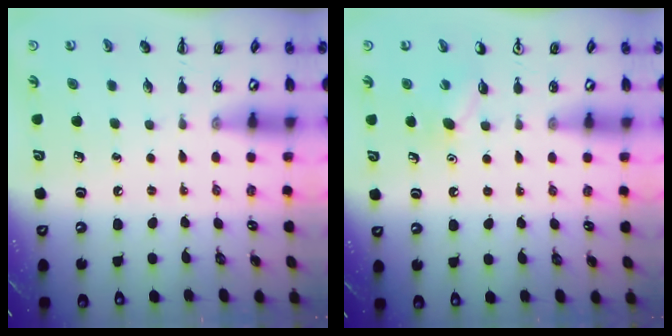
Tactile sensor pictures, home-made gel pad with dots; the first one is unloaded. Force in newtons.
{"total": 5.8, "press": 5.6, "slide": 1.5}